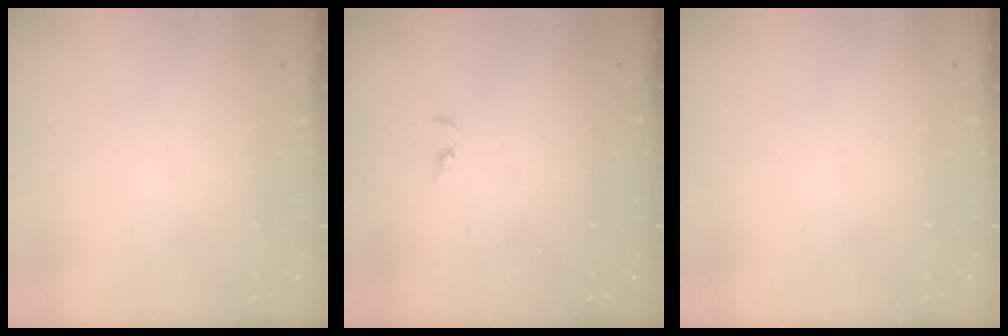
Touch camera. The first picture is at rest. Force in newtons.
{"total": 2.4, "press": 2.3, "slide": 0.2}
{"total": 0.0}